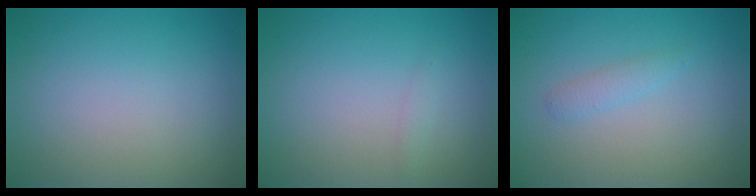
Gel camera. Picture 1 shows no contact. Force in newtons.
{"total": 0.6, "press": 0.6, "slide": 0.0}
{"total": 1.1, "press": 1.1, "slide": 0.1}